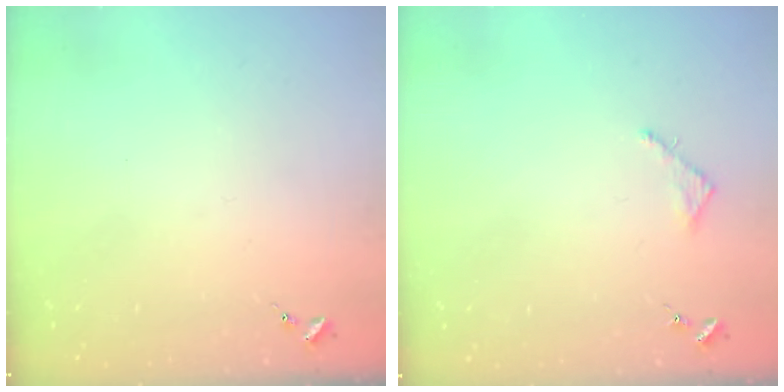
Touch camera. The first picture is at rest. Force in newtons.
{"total": 2.5, "press": 2.5, "slide": 0.2}